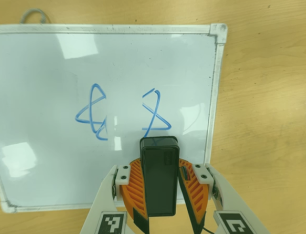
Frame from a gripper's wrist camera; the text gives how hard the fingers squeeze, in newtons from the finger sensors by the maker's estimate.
{"total": 8.3, "left": 8.4, "right": 8.1}